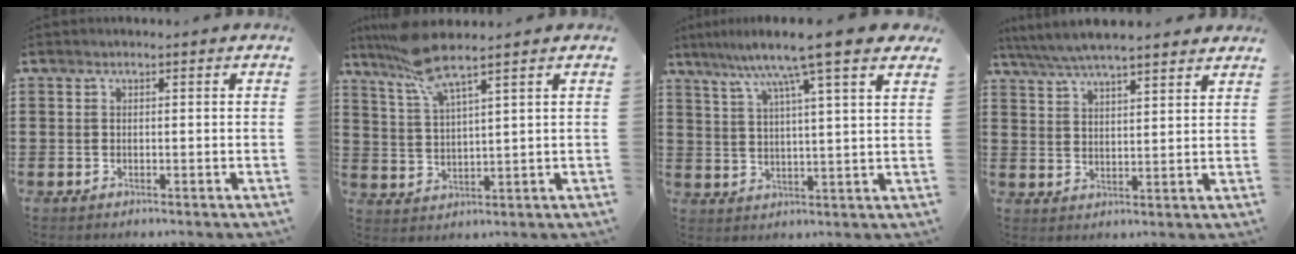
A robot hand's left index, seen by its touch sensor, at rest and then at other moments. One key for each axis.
{"total": 7.7, "fx": 6.1, "fy": 0.5, "fz": 4.7, "tx": -0.118, "ty": -0.019, "tz": 0.108}
{"total": 9.1, "fx": 6.8, "fy": -0.2, "fz": 6.0, "tx": -0.123, "ty": -0.033, "tz": 0.108}
{"total": 5.3, "fx": 4.9, "fy": 0.6, "fz": 1.9, "tx": -0.055, "ty": -0.016, "tz": 0.085}